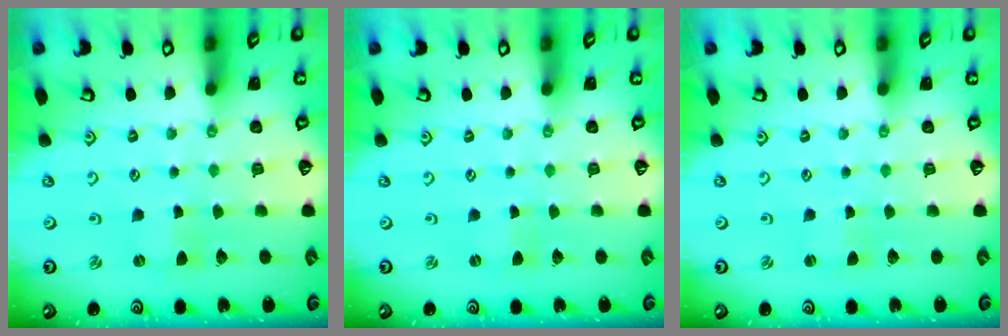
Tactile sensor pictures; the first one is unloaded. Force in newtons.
{"total": 0.0}
{"total": 1.5, "press": 1.4, "slide": 0.3}